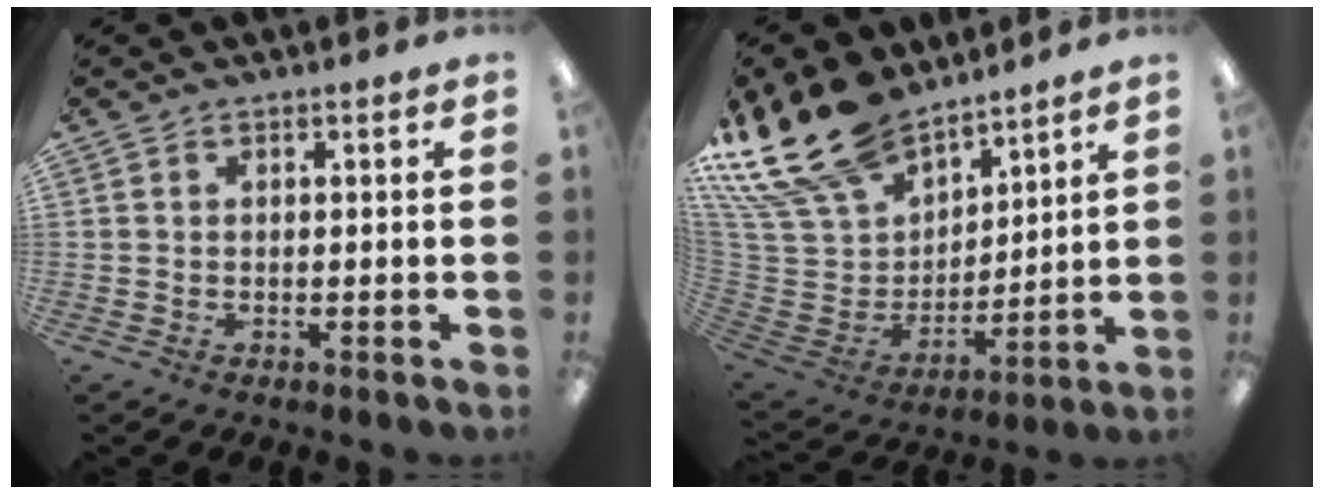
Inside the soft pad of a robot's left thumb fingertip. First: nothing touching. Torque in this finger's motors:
{"motor_torque": [1.90, 1.38, 1.35, -1.42, 0.45]}